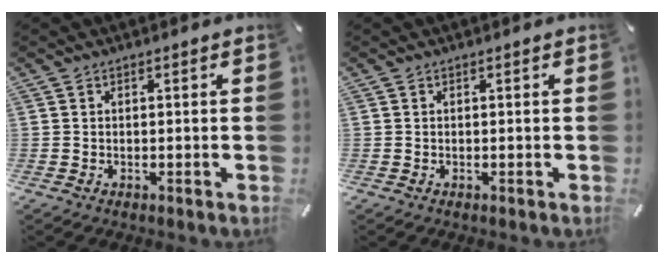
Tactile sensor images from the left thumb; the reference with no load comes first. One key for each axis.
{"total": 0.0}